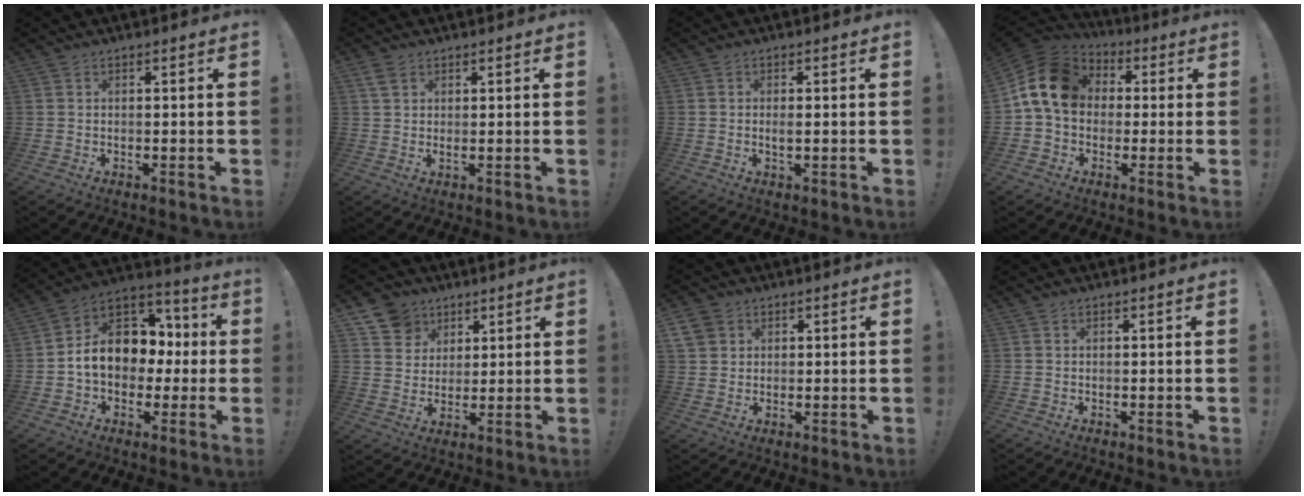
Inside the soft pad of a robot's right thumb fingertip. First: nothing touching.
{"total": 2.9, "force": [1.7, 1.5, 1.8], "torque": [-0.026, -0.005, 0.030]}
{"total": 1.3, "force": [-0.2, 0.3, 1.3], "torque": [-0.018, -0.003, -0.004]}
{"total": 15.8, "force": [2.6, 12.1, 9.7], "torque": [-0.157, 0.012, 0.054]}
{"total": 14.9, "force": [0.8, 11.9, 8.8], "torque": [-0.120, 0.004, 0.022]}
{"total": 9.7, "force": [5.5, 7.9, 1.5], "torque": [-0.021, -0.038, 0.111]}
{"total": 5.1, "force": [2.7, 4.2, 1.3], "torque": [-0.020, -0.006, 0.054]}
{"total": 0.0}